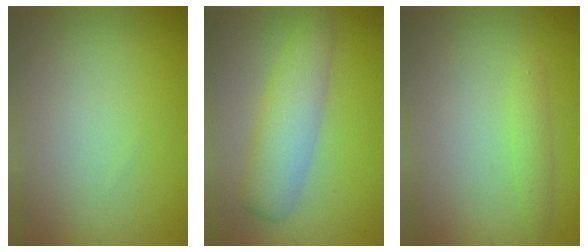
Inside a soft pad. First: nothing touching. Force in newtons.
{"total": 4.3, "press": 4.3, "slide": 0.0}
{"total": 1.3, "press": 1.3, "slide": 0.0}